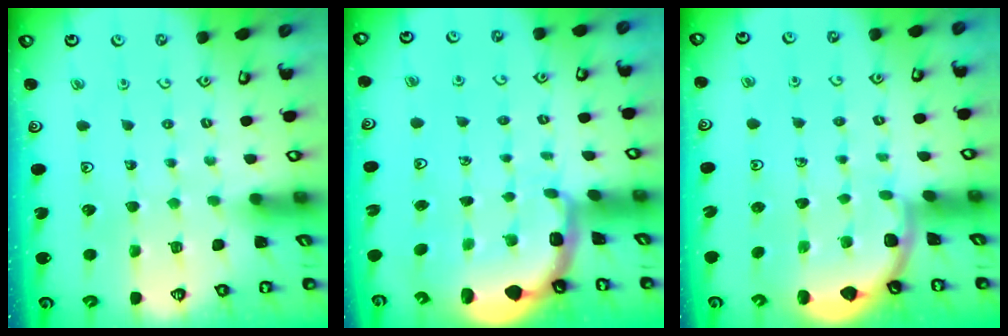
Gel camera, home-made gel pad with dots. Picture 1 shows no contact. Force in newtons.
{"total": 2.1, "press": 1.9, "slide": 0.8}
{"total": 1.7, "press": 1.7, "slide": 0.0}